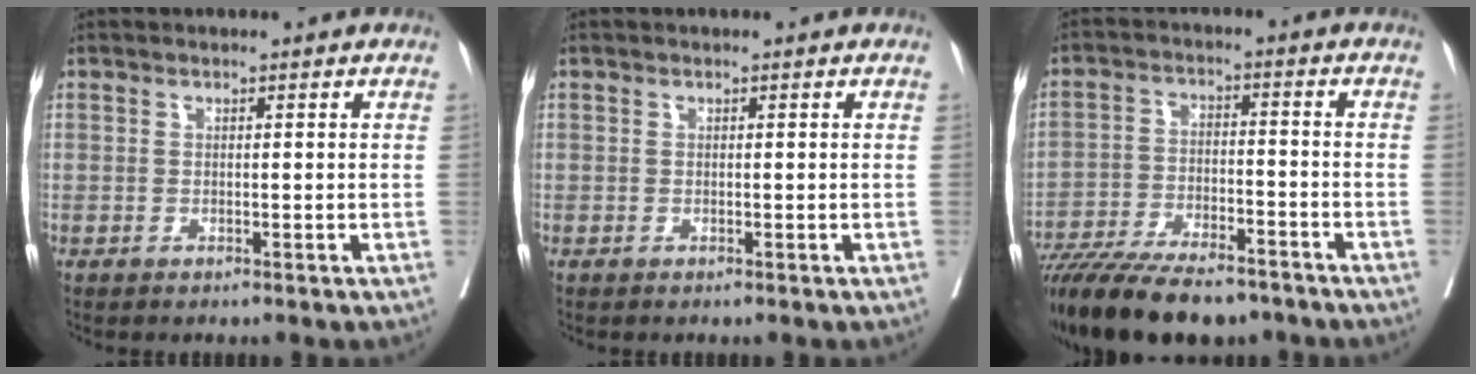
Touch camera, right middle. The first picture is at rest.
{"total": 0.0}
{"total": 18.4, "force": [-15.1, 4.7, 9.4], "torque": [-0.178, -0.023, -0.243]}